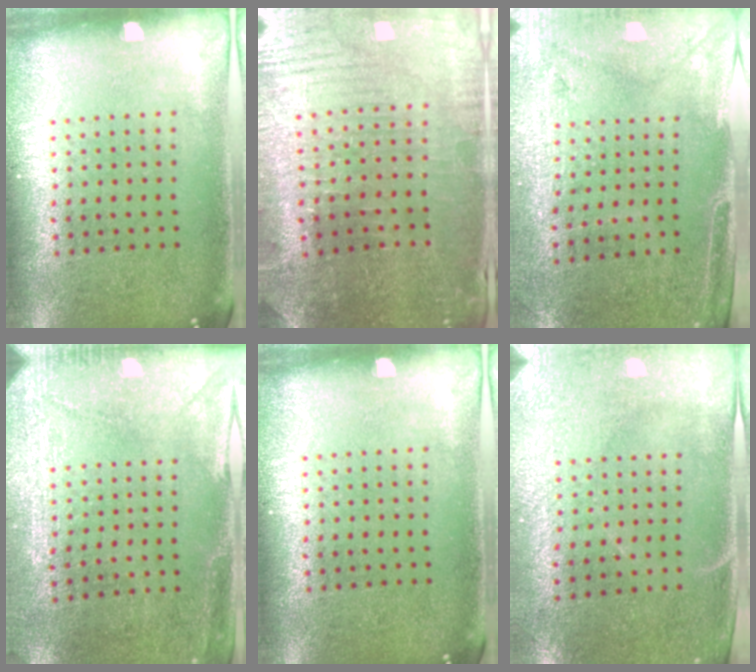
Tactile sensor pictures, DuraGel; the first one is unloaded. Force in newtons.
{"total": 1.3, "press": 1.2, "slide": 0.4}
{"total": 2.9, "press": 2.5, "slide": 1.6}
{"total": 2.9, "press": 2.6, "slide": 1.3}
{"total": 0.0}
{"total": 2.9, "press": 2.5, "slide": 1.6}